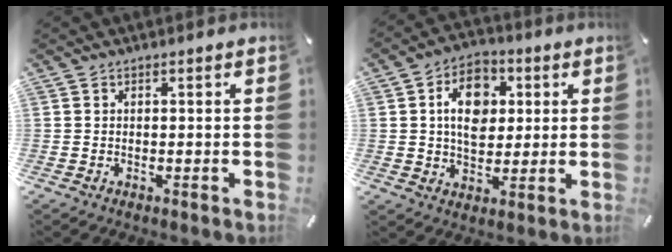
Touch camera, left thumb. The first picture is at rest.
{"total": 11.1, "force": [2.1, 8.2, 7.1], "torque": [-0.101, 0.006, 0.036]}